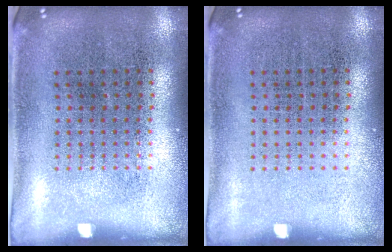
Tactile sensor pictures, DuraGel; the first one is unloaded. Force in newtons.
{"total": 0.0}